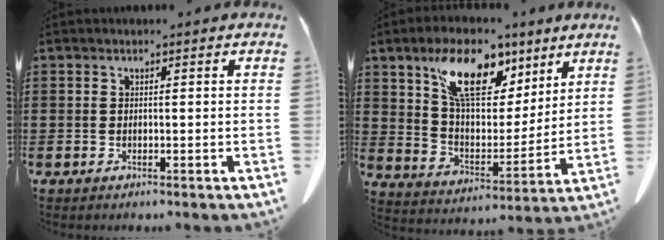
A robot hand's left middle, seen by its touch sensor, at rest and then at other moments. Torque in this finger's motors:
{"motor_torque": [0.58, 0.31, 0.75, 0.21]}